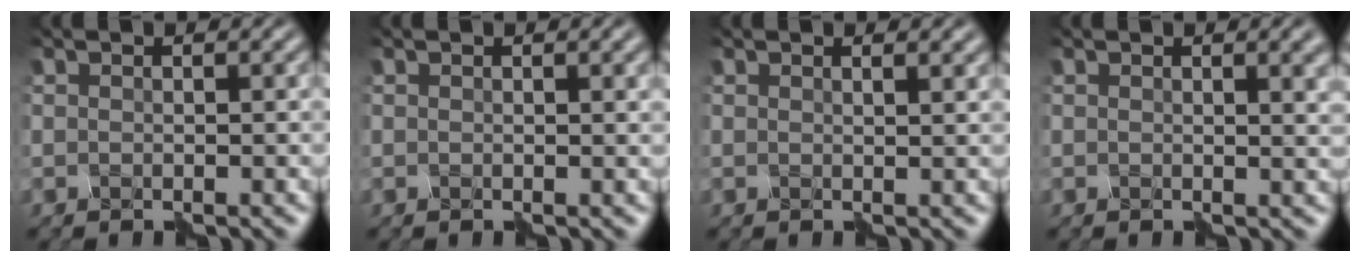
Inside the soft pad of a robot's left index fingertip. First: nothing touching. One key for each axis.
{"total": 1.4, "fx": 0.6, "fy": 0.6, "fz": 1.2, "tx": -0.007, "ty": 0.006, "tz": 0.000}
{"total": 1.2, "fx": 0.9, "fy": 0.3, "fz": 0.7, "tx": 0.003, "ty": 0.001, "tz": 0.002}
{"total": 2.9, "fx": 1.2, "fy": 1.0, "fz": 2.4, "tx": -0.019, "ty": 0.014, "tz": 0.006}